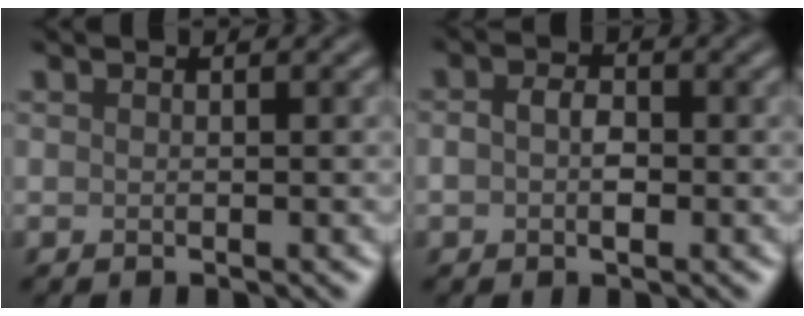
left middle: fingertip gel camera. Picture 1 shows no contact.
{"total": 2.1, "force": [-0.3, 1.2, 1.6], "torque": [-0.032, 0.003, -0.007]}